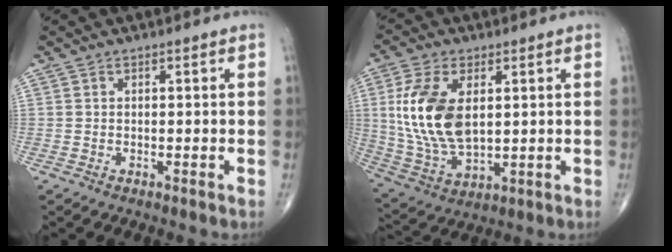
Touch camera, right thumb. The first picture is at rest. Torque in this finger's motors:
{"motor_torque": [-0.46, 0.72, 1.43, 0.45, 0.16]}